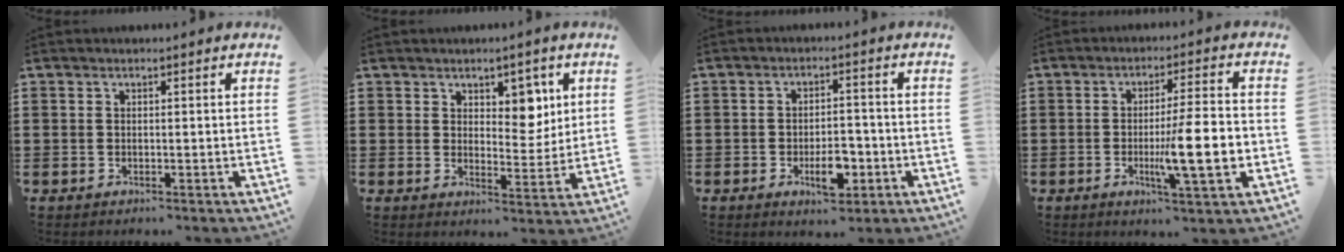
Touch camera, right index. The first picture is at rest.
{"total": 5.0, "force": [2.8, 3.3, 2.6], "torque": [-0.040, -0.002, 0.046]}
{"total": 5.8, "force": [-2.2, 2.7, 4.6], "torque": [-0.072, 0.005, -0.041]}
{"total": 11.0, "force": [-2.1, 1.6, 10.7], "torque": [-0.164, -0.012, -0.038]}